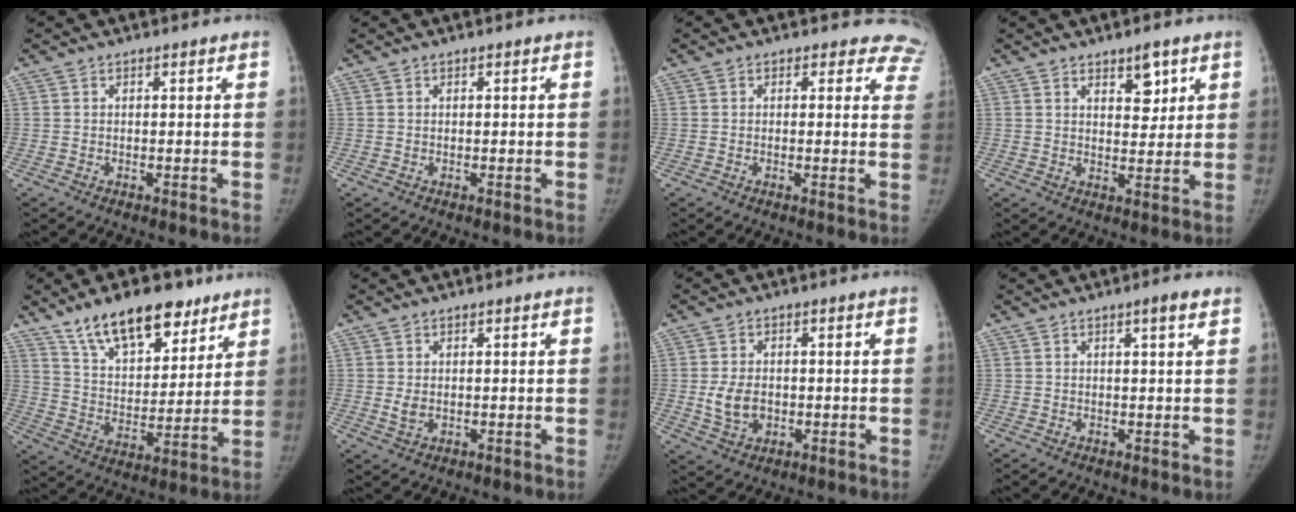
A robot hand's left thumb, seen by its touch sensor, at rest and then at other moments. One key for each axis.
{"total": 0.0}
{"total": 7.5, "fx": 6.3, "fy": 4.0, "fz": 0.5, "tx": 0.057, "ty": -0.018, "tz": 0.027}
{"total": 5.3, "fx": 3.0, "fy": 2.6, "fz": 3.5, "tx": -0.028, "ty": -0.020, "tz": 0.044}
{"total": 17.6, "fx": 12.0, "fy": 8.4, "fz": 9.8, "tx": -0.112, "ty": -0.054, "tz": 0.205}
{"total": 2.2, "fx": 0.0, "fy": 1.6, "fz": 1.5, "tx": -0.025, "ty": -0.005, "tz": 0.006}
{"total": 6.1, "fx": -0.7, "fy": 4.5, "fz": 4.1, "tx": -0.064, "ty": 0.000, "tz": -0.005}
{"total": 2.4, "fx": 1.4, "fy": 0.1, "fz": 2.0, "tx": -0.032, "ty": -0.005, "tz": 0.019}